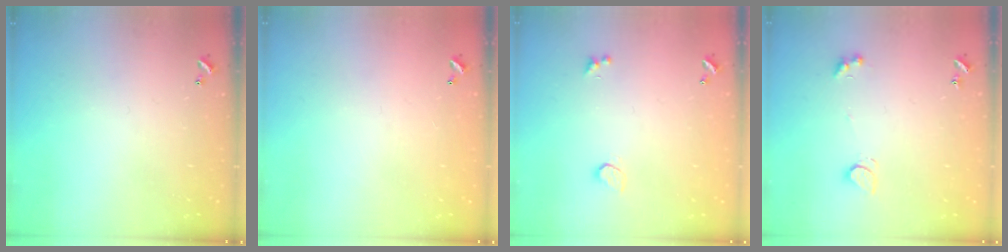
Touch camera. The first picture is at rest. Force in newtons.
{"total": 2.9, "press": 2.9, "slide": 0.1}
{"total": 0.9, "press": 0.8, "slide": 0.4}
{"total": 1.4, "press": 1.2, "slide": 0.6}